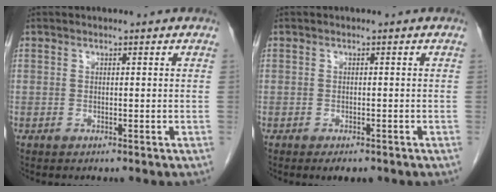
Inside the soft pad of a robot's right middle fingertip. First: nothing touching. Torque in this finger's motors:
{"motor_torque": [0.21, -0.02, -0.05, -0.03]}